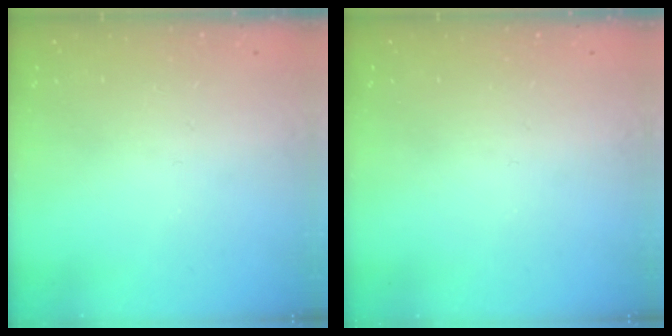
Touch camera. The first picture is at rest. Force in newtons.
{"total": 0.0}